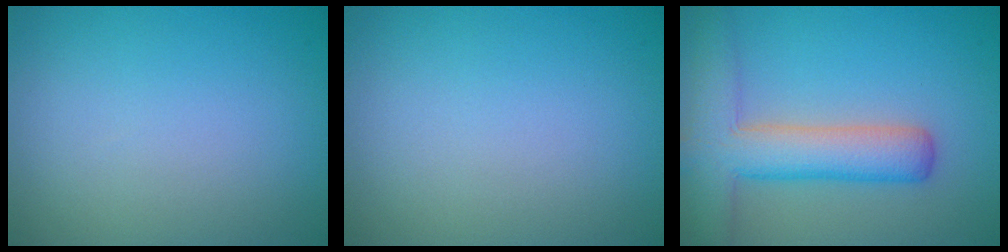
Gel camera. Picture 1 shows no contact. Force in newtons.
{"total": 0.0}
{"total": 7.2, "press": 7.2, "slide": 0.4}